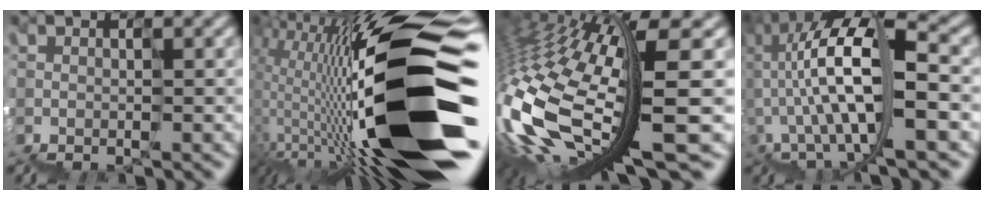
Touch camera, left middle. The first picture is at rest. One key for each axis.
{"total": 15.9, "fx": -0.9, "fy": 4.3, "fz": 15.3, "tx": -0.247, "ty": 0.028, "tz": -0.017}
{"total": 12.9, "fx": -0.4, "fy": 2.9, "fz": 12.5, "tx": -0.269, "ty": -0.028, "tz": 0.024}
{"total": 10.8, "fx": 1.5, "fy": 4.4, "fz": 9.8, "tx": -0.194, "ty": 0.022, "tz": 0.037}